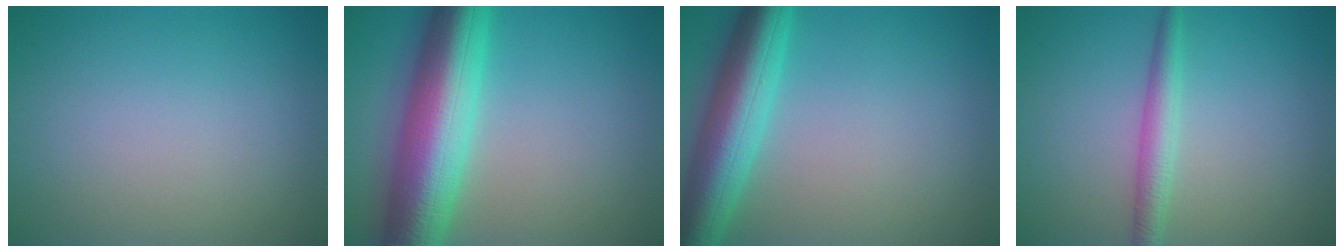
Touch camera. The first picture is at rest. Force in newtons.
{"total": 10.7, "press": 10.7, "slide": 0.1}
{"total": 7.5, "press": 7.5, "slide": 0.3}
{"total": 2.4, "press": 2.4, "slide": 0.0}